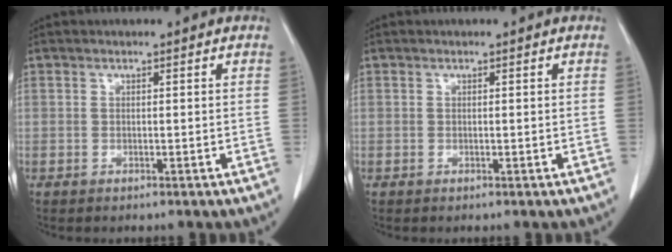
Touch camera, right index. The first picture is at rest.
{"total": 0.0}